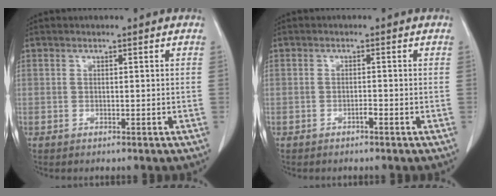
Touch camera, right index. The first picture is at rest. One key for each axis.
{"total": 0.7, "fx": -0.5, "fy": 0.1, "fz": 0.5, "tx": -0.008, "ty": 0.002, "tz": -0.009}